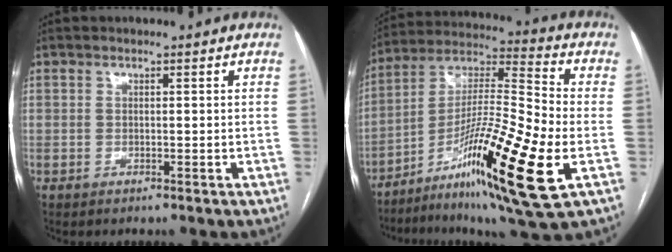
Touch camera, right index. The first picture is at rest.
{"total": 21.5, "force": [-7.9, 1.1, 20.0], "torque": [-0.360, -0.026, -0.138]}